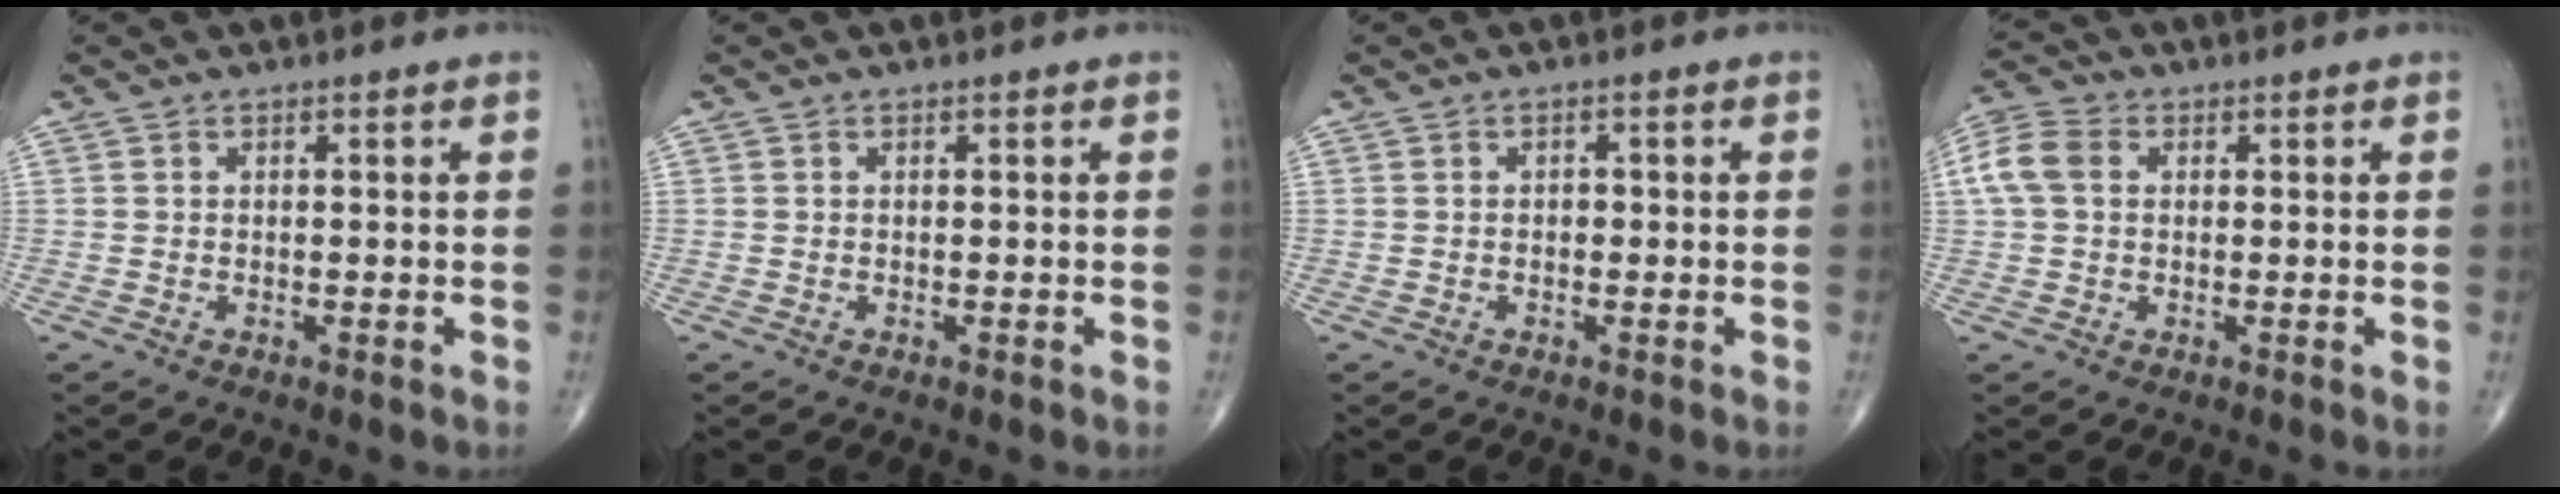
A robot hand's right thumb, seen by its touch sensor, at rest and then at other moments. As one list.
[{"total": 0.0}, {"total": 1.2, "force": [0.0, 0.8, 0.8], "torque": [-0.008, 0.002, -0.002]}, {"total": 7.0, "force": [1.2, 5.1, 4.6], "torque": [-0.110, 0.023, 0.019]}]